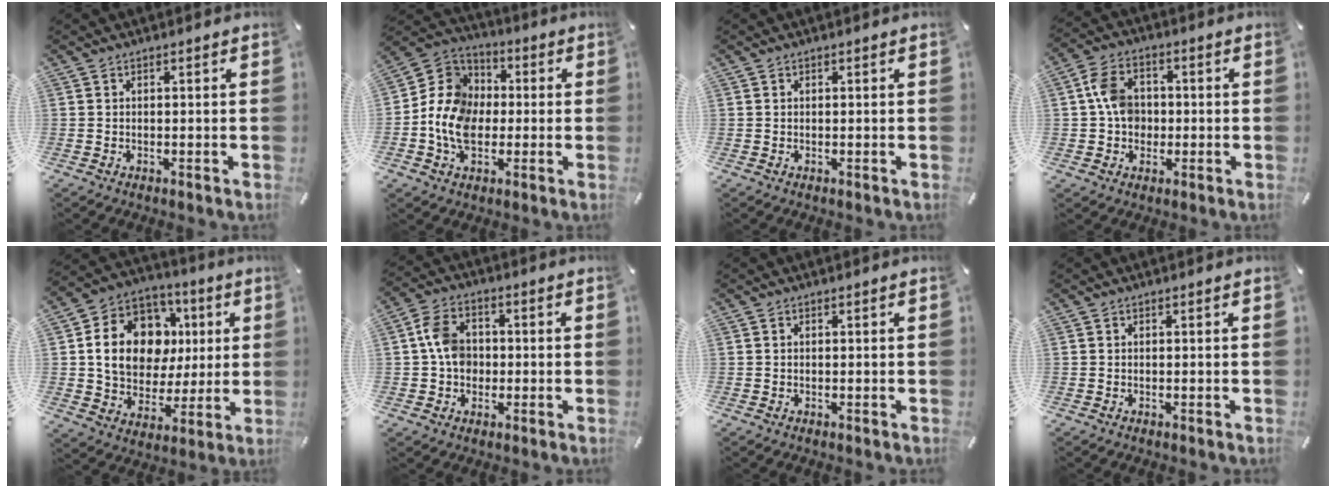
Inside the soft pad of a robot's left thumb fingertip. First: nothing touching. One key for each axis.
{"total": 11.9, "fx": -2.4, "fy": 10.0, "fz": 5.9, "tx": -0.148, "ty": 0.025, "tz": -0.048}
{"total": 0.0}
{"total": 8.0, "fx": 0.2, "fy": 6.7, "fz": 4.5, "tx": -0.080, "ty": 0.013, "tz": 0.007}
{"total": 17.5, "fx": 3.1, "fy": 14.1, "fz": 9.8, "tx": -0.166, "ty": -0.001, "tz": 0.067}
{"total": 7.5, "fx": -0.1, "fy": 6.2, "fz": 4.3, "tx": -0.074, "ty": 0.012, "tz": 0.001}
{"total": 0.0}
{"total": 0.0}